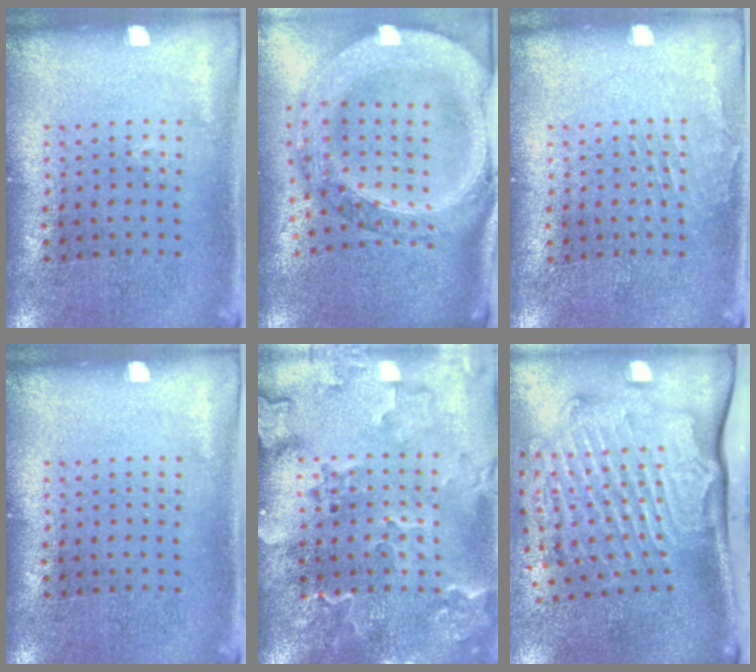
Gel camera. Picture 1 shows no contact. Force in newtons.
{"total": 3.5, "press": 2.8, "slide": 2.0}
{"total": 0.7, "press": 0.7, "slide": 0.1}
{"total": 0.0}
{"total": 2.7, "press": 2.4, "slide": 1.2}
{"total": 2.5, "press": 2.2, "slide": 1.2}